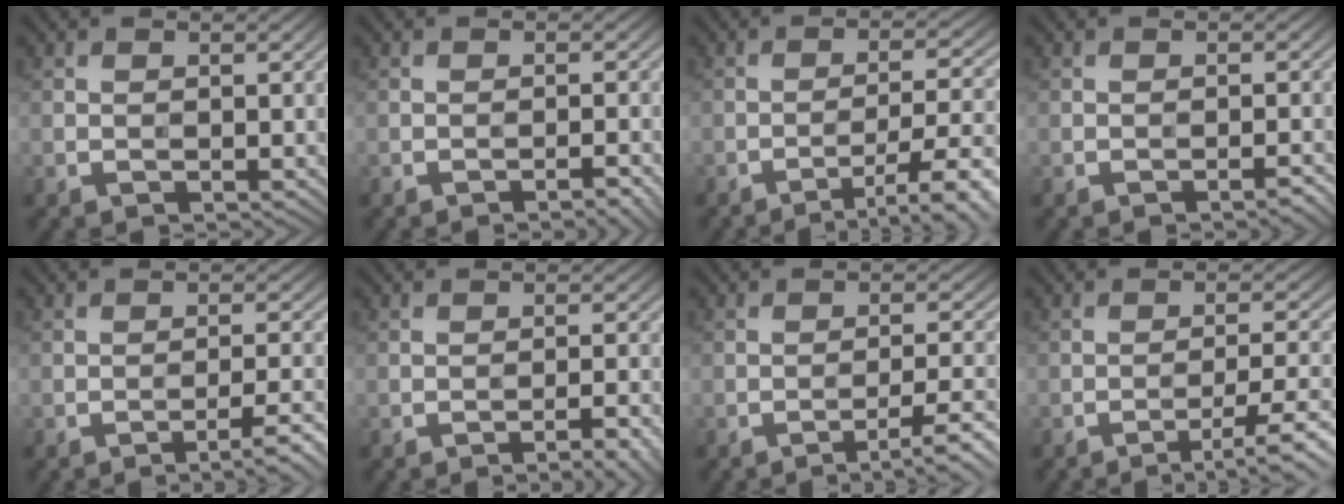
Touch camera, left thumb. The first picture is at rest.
{"total": 2.2, "force": [-1.4, 0.3, 1.6], "torque": [-0.022, 0.007, -0.024]}
{"total": 9.4, "force": [-5.5, 2.3, 7.4], "torque": [-0.115, 0.009, -0.070]}
{"total": 1.3, "force": [-1.0, 0.0, 0.8], "torque": [-0.009, 0.007, -0.019]}
{"total": 4.1, "force": [-2.6, 0.4, 3.1], "torque": [-0.056, 0.011, -0.045]}
{"total": 4.6, "force": [-3.0, 0.7, 3.4], "torque": [-0.047, 0.014, -0.047]}
{"total": 5.1, "force": [-3.1, 0.7, 3.9], "torque": [-0.068, 0.010, -0.050]}
{"total": 6.5, "force": [-3.8, 1.2, 5.2], "torque": [-0.089, 0.004, -0.055]}